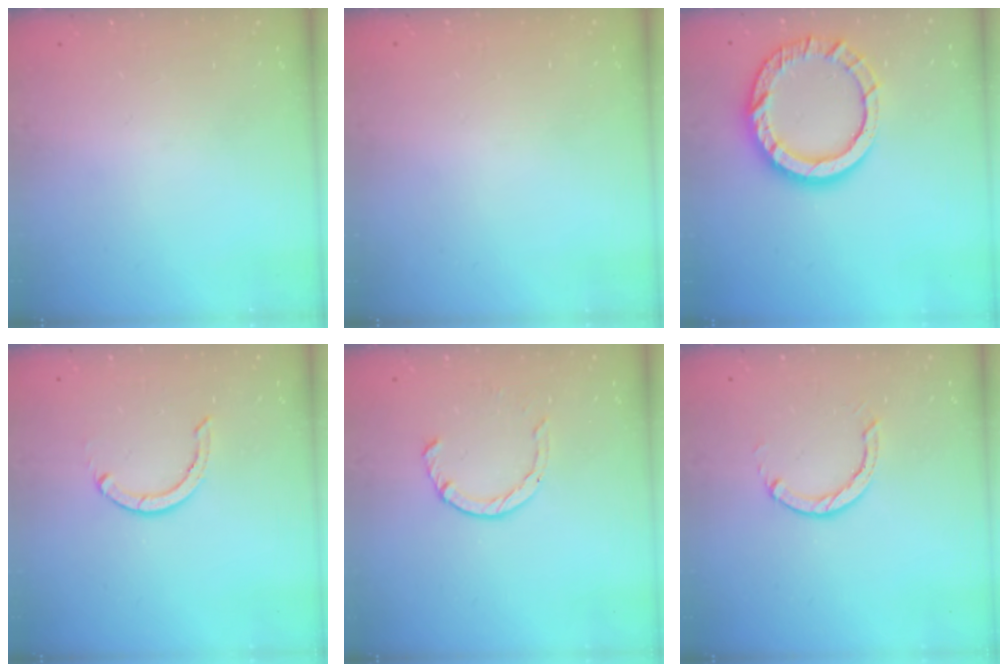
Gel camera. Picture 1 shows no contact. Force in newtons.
{"total": 2.7, "press": 2.7, "slide": 0.2}
{"total": 14.1, "press": 14.1, "slide": 1.3}
{"total": 2.9, "press": 2.9, "slide": 0.1}
{"total": 2.4, "press": 2.4, "slide": 0.2}
{"total": 3.2, "press": 3.1, "slide": 0.5}